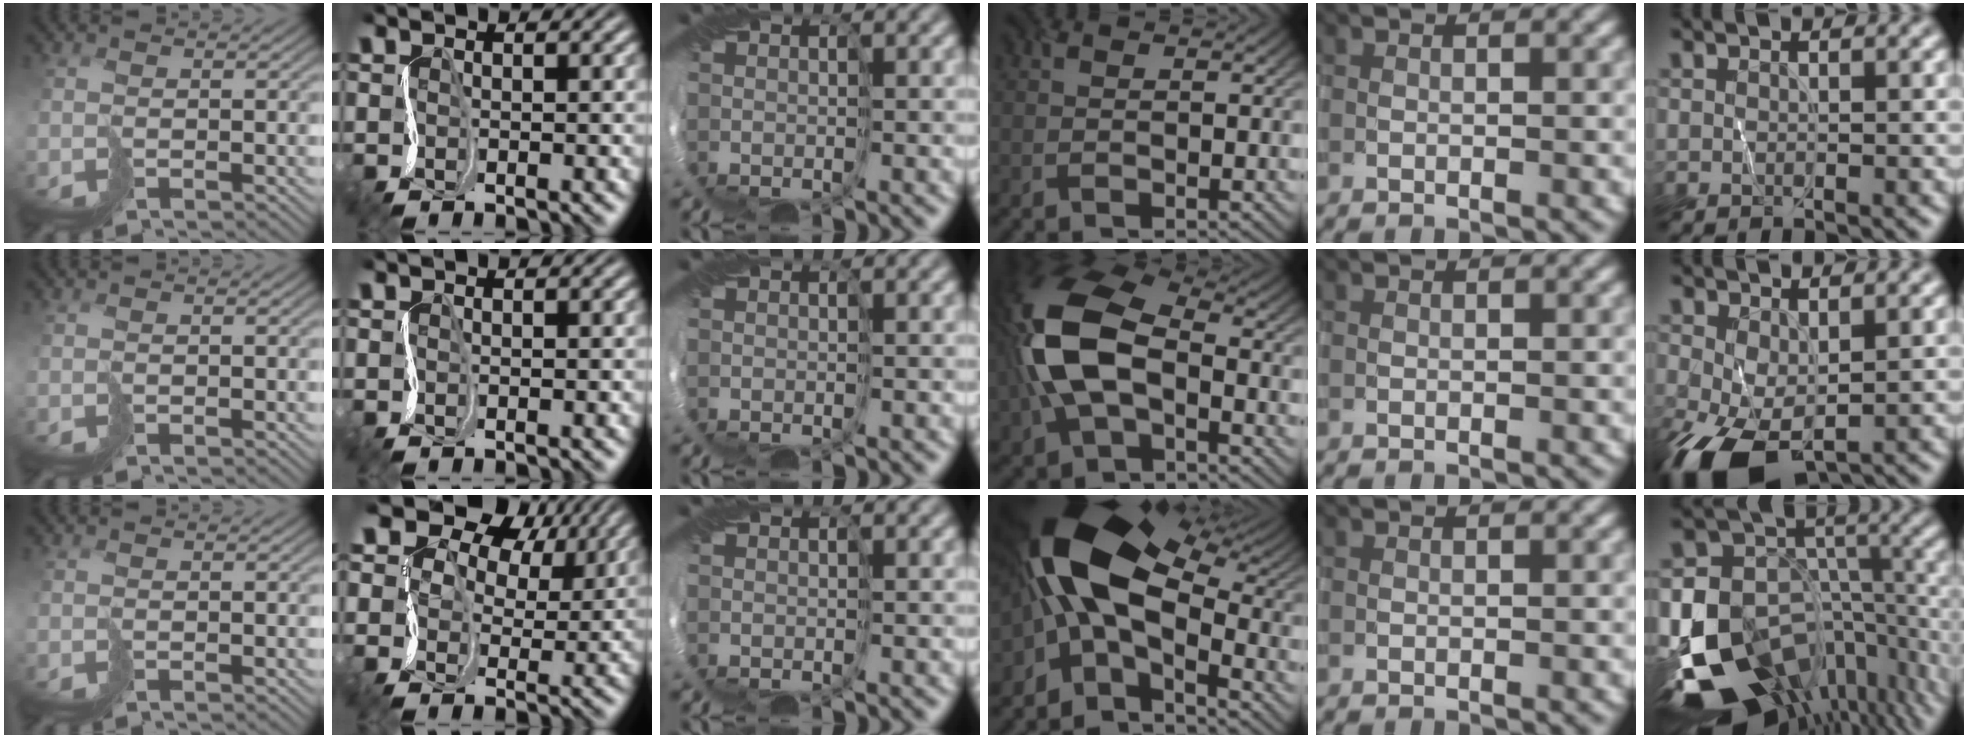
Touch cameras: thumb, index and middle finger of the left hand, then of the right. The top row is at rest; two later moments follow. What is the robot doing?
{"motion": "cut", "object": "receipt paper"}